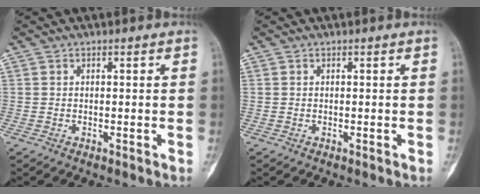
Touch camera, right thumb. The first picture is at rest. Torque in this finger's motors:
{"motor_torque": [0.15, 0.00, 0.09, -0.08, 0.02]}